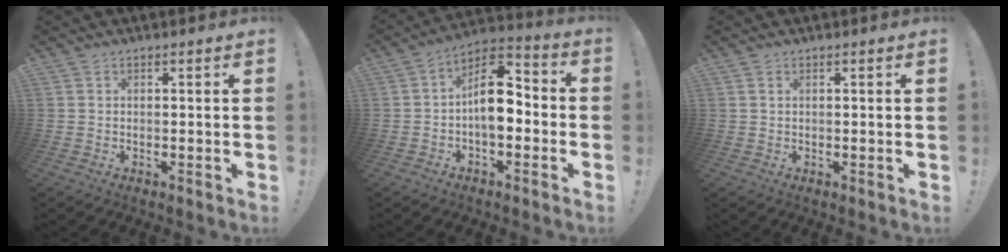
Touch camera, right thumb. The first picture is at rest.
{"total": 12.1, "force": [-1.4, 7.1, 9.6], "torque": [-0.154, 0.021, -0.024]}
{"total": 0.6, "force": [0.4, 0.3, 0.4], "torque": [-0.002, -0.002, 0.006]}